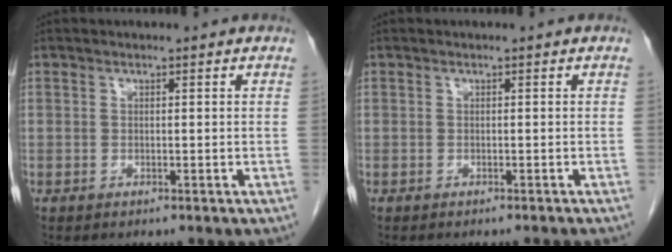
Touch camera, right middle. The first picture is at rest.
{"total": 2.3, "force": [-2.2, -0.2, 0.7], "torque": [-0.012, -0.004, -0.025]}